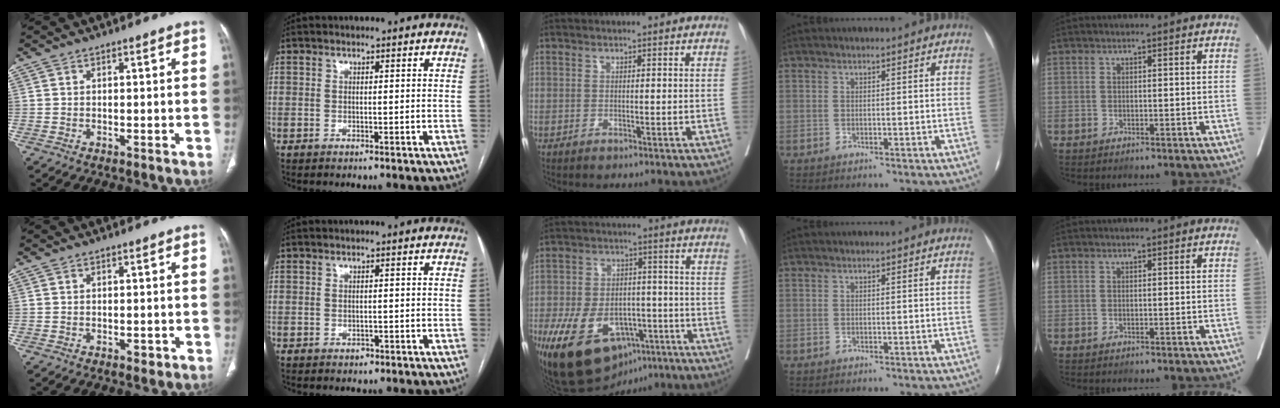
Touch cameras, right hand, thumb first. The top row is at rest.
{"thumb": {"total": 1.4, "force": [-0.6, 0.8, 0.9], "torque": [-0.008, 0.000, -0.006]}, "index": {"total": 1.0, "force": [-0.6, 0.8, 0.4], "torque": [-0.008, 0.002, -0.004]}, "middle": {"total": 18.8, "force": [-9.6, 10.7, 12.1], "torque": [-0.245, 0.007, -0.144]}}